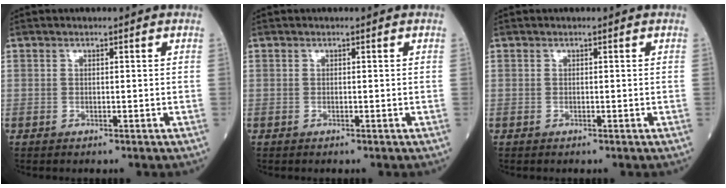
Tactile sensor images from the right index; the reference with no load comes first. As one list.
[{"total": 0.0}, {"total": 0.0}]